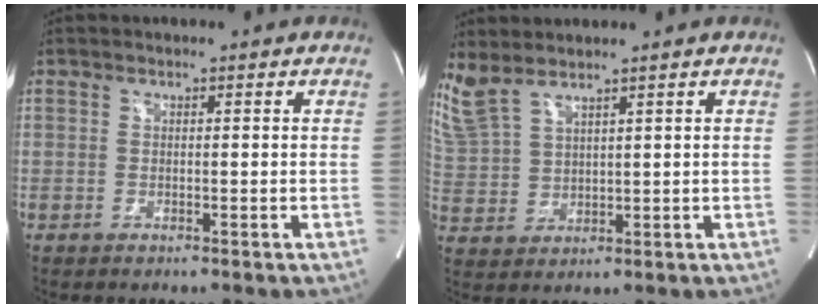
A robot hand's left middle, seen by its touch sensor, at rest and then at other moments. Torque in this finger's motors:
{"motor_torque": [1.32, -0.82, 1.05, 0.21]}